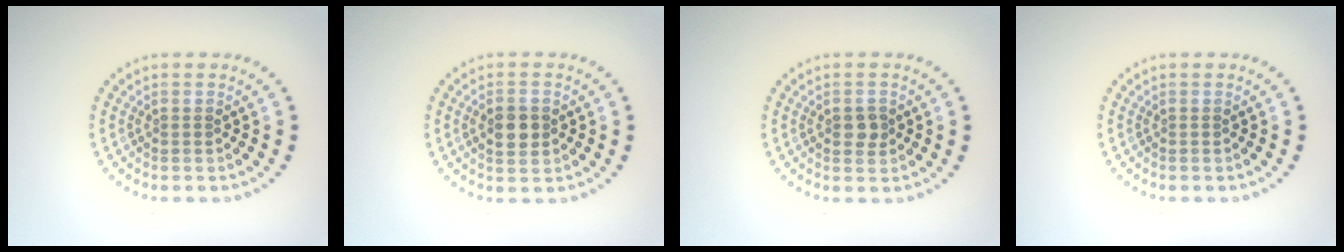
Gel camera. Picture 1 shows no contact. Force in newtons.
{"total": 3.4, "press": 3.4, "slide": 0.2}
{"total": 1.6, "press": 1.6, "slide": 0.1}
{"total": 0.0}